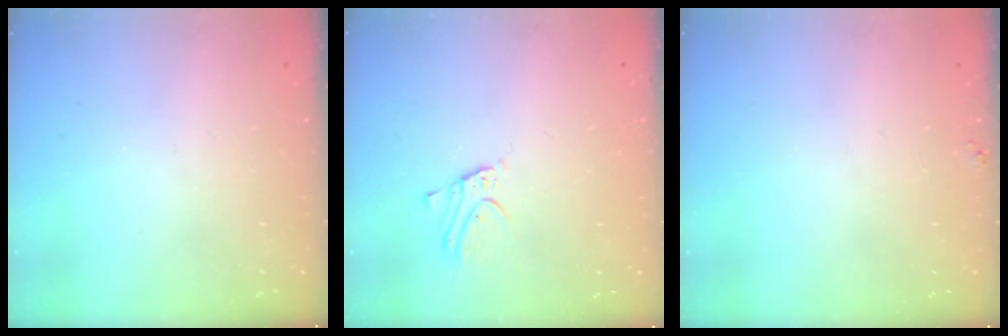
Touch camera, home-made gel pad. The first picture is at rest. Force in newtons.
{"total": 2.7, "press": 2.7, "slide": 0.1}
{"total": 3.7, "press": 3.7, "slide": 0.5}